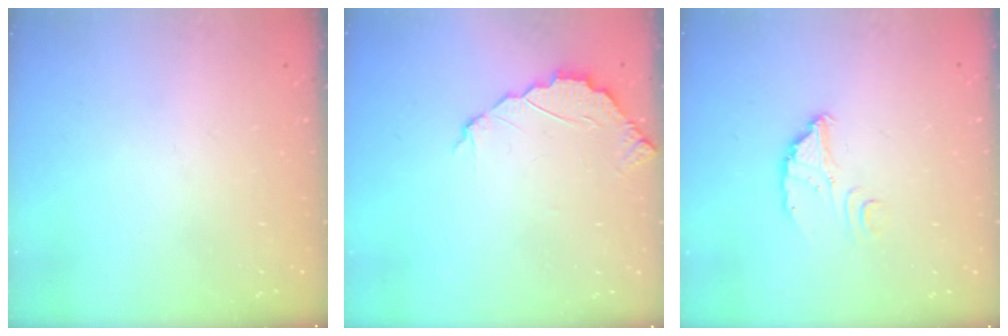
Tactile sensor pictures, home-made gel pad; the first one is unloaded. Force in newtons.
{"total": 3.7, "press": 3.7, "slide": 0.3}
{"total": 2.9, "press": 2.9, "slide": 0.3}